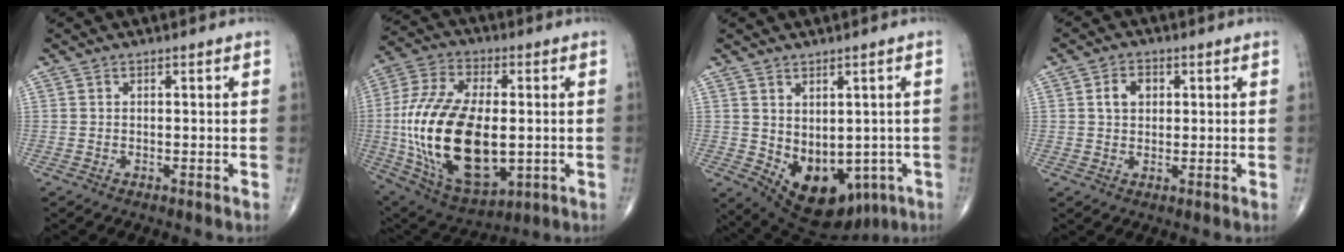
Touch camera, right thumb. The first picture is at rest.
{"total": 26.0, "force": [-2.0, 13.6, 22.0], "torque": [-0.440, -0.006, -0.014]}
{"total": 14.1, "force": [-3.9, 9.3, 9.9], "torque": [-0.111, -0.001, -0.028]}
{"total": 4.2, "force": [1.0, 3.1, 2.6], "torque": [-0.036, 0.005, 0.015]}